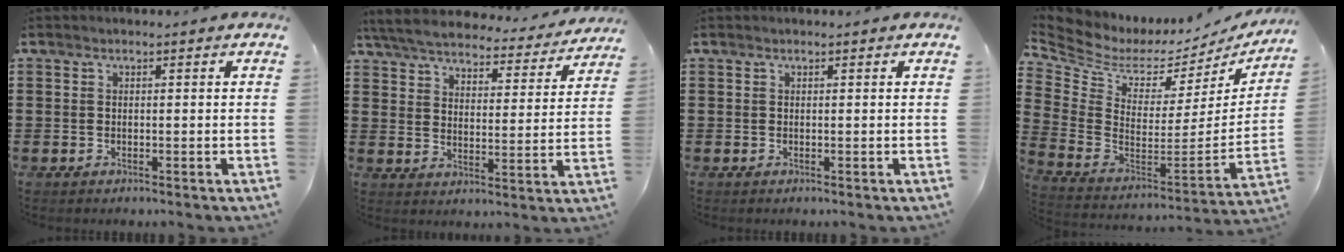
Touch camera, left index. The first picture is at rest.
{"total": 5.7, "force": [5.6, 0.5, 1.4], "torque": [-0.055, -0.035, 0.094]}
{"total": 0.0}
{"total": 4.4, "force": [3.4, 2.4, 1.5], "torque": [-0.059, -0.045, 0.052]}